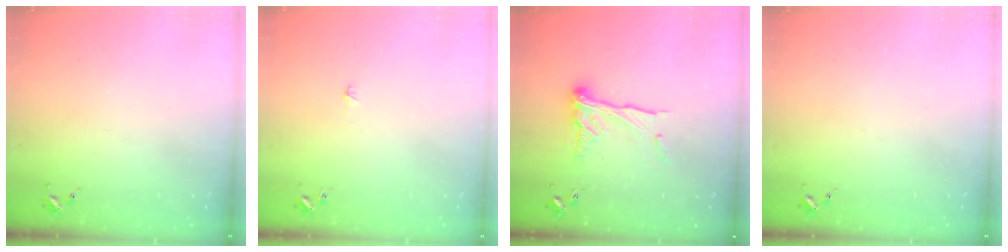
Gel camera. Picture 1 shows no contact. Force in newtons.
{"total": 2.6, "press": 2.6, "slide": 0.2}
{"total": 13.3, "press": 13.2, "slide": 1.2}
{"total": 0.0}